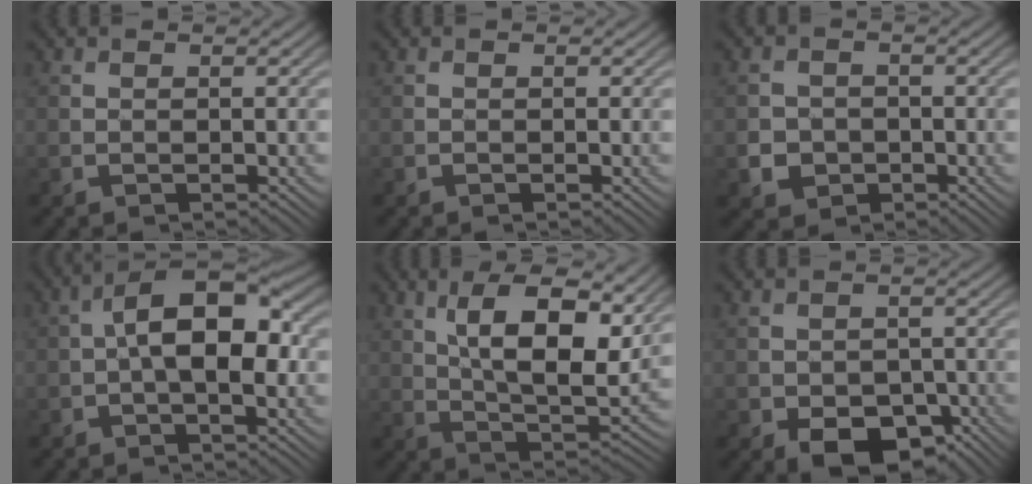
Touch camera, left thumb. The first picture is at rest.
{"total": 0.0}
{"total": 3.4, "force": [-1.2, 3.0, 1.0], "torque": [-0.015, -0.008, -0.027]}
{"total": 9.8, "force": [0.2, 5.1, 8.4], "torque": [-0.137, 0.014, -0.008]}
{"total": 12.7, "force": [4.7, 5.2, 10.6], "torque": [-0.183, -0.010, 0.085]}
{"total": 7.5, "force": [-4.0, 4.6, 4.3], "torque": [-0.064, -0.019, -0.056]}